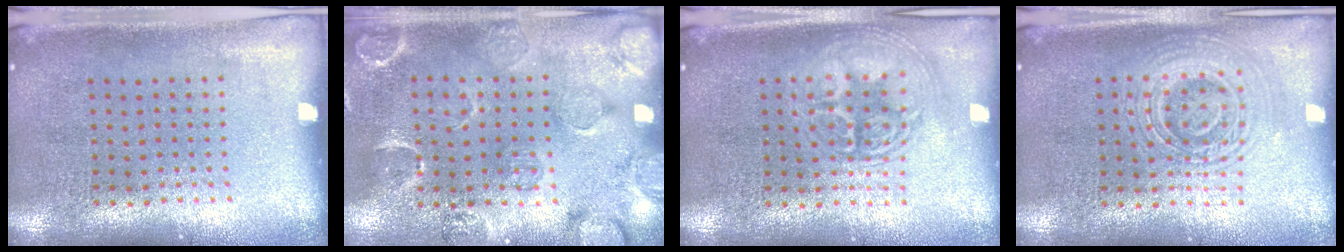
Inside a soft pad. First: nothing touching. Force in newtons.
{"total": 2.7, "press": 1.9, "slide": 1.9}
{"total": 2.5, "press": 2.5, "slide": 0.4}
{"total": 2.7, "press": 2.7, "slide": 0.5}